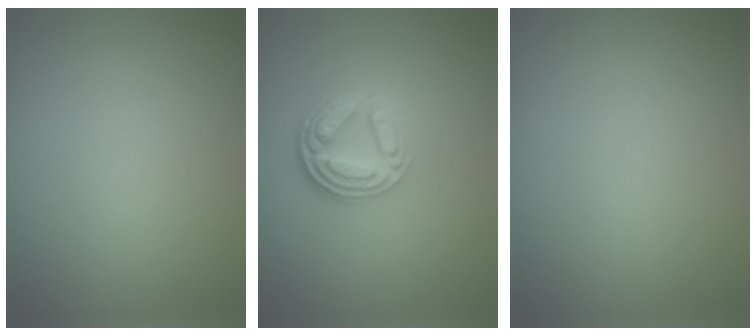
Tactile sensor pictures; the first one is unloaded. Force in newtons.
{"total": 5.2, "press": 3.6, "slide": 3.7}
{"total": 0.0}